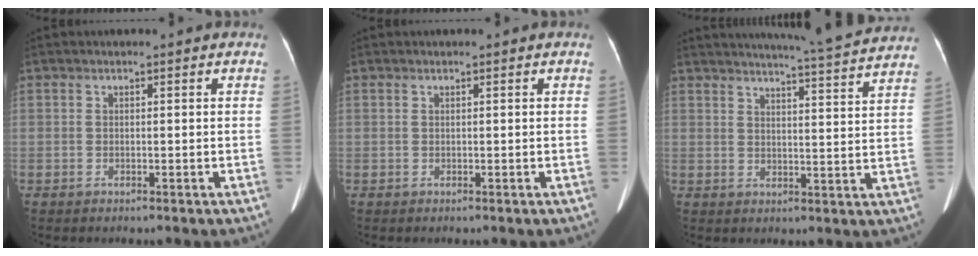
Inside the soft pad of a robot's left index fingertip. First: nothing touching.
{"total": 0.0}
{"total": 15.1, "force": [14.2, -0.8, 5.1], "torque": [-0.085, -0.033, 0.164]}